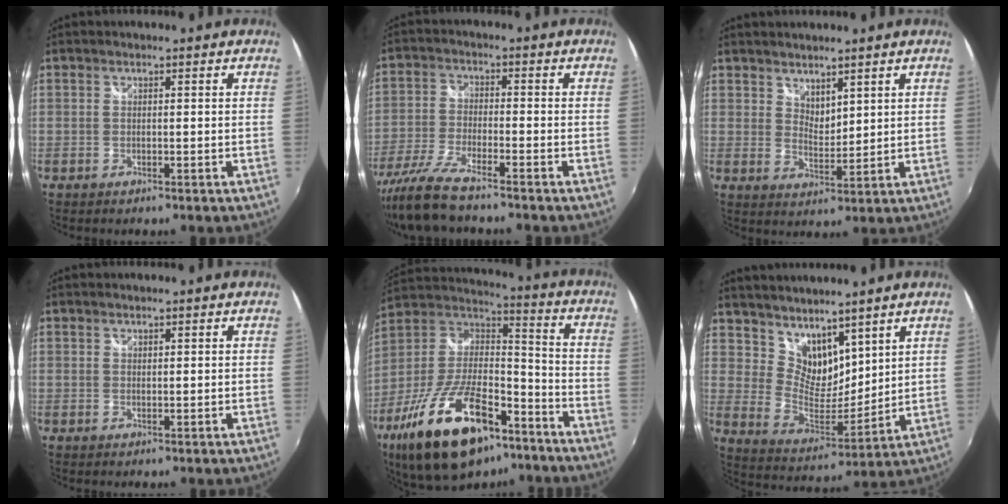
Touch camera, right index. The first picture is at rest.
{"total": 9.4, "force": [-7.9, 1.0, 5.0], "torque": [-0.113, -0.019, -0.155]}
{"total": 4.0, "force": [3.3, 1.7, 1.6], "torque": [-0.019, -0.005, 0.060]}
{"total": 0.5, "force": [0.5, 0.2, 0.2], "torque": [-0.002, 0.000, 0.008]}
{"total": 26.5, "force": [-15.9, 11.6, 17.8], "torque": [-0.343, -0.012, -0.258]}
{"total": 10.8, "force": [8.1, 5.5, 4.4], "torque": [-0.078, -0.003, 0.162]}